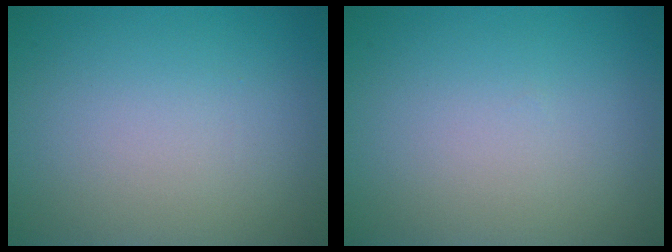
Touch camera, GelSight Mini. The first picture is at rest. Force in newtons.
{"total": 0.0}